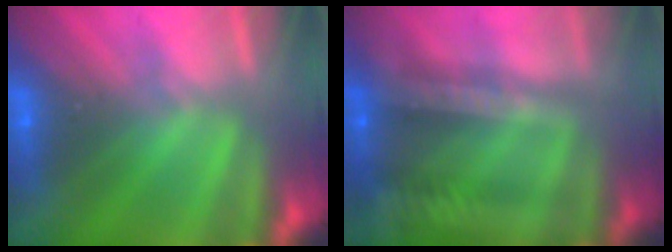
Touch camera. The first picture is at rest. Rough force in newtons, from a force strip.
{"total": 2.4}